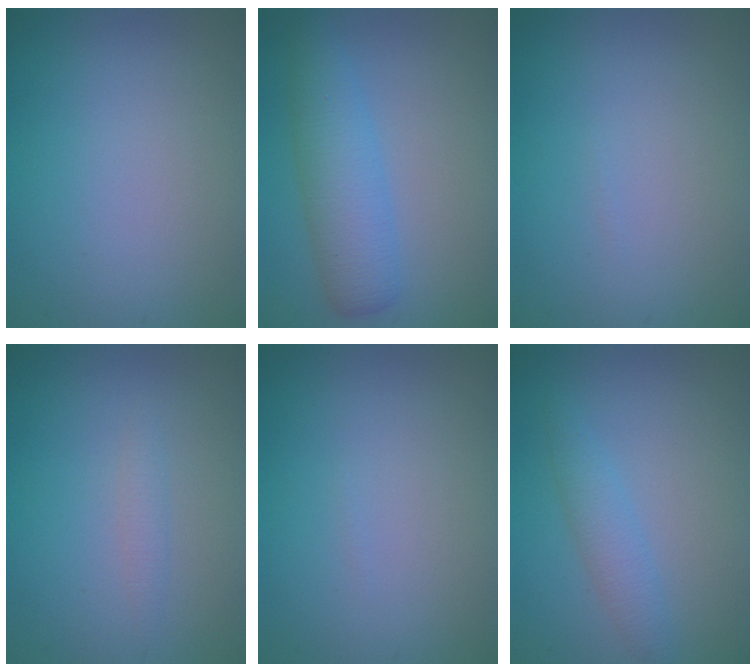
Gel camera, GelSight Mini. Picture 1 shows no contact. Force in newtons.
{"total": 4.5, "press": 4.5, "slide": 0.1}
{"total": 0.0}
{"total": 0.9, "press": 0.9, "slide": 0.0}
{"total": 0.0}
{"total": 2.1, "press": 2.1, "slide": 0.0}